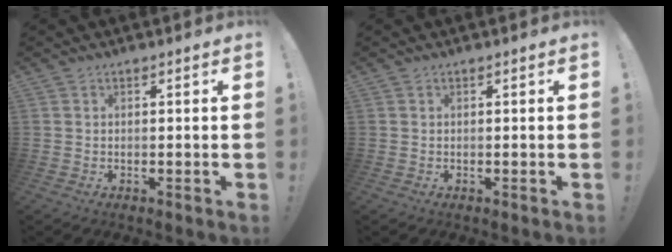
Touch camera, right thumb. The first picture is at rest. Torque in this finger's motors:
{"motor_torque": [-0.01, 0.01, 0.00, 0.00, 0.00]}